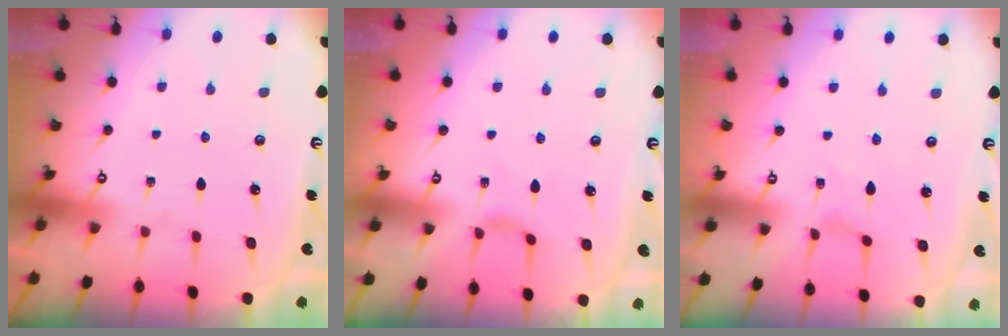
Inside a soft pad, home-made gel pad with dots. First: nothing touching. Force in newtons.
{"total": 2.0, "press": 2.0, "slide": 0.5}
{"total": 0.0}